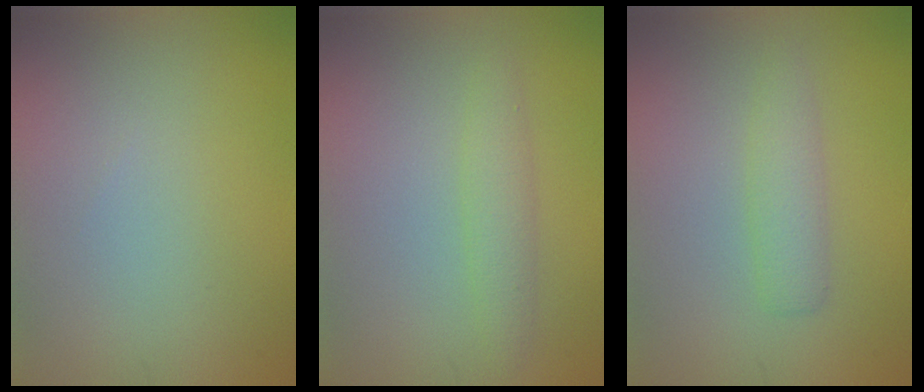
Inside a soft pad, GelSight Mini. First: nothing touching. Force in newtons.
{"total": 1.9, "press": 1.9, "slide": 0.1}
{"total": 2.1, "press": 2.1, "slide": 0.1}